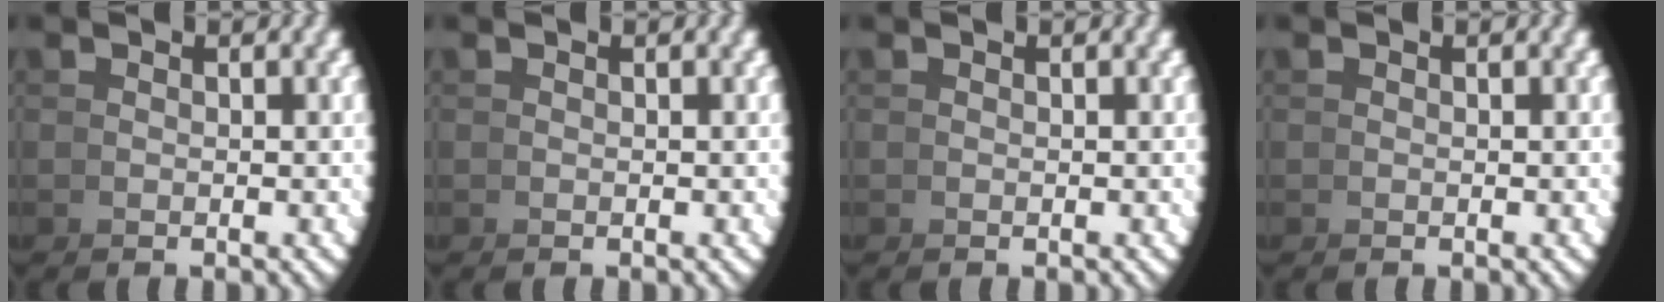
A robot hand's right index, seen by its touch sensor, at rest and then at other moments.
{"total": 0.0}
{"total": 0.0}
{"total": 0.0}